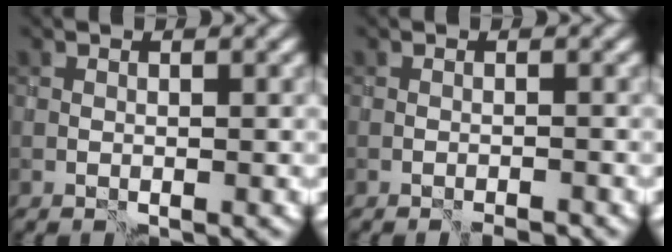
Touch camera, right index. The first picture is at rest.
{"total": 1.2, "force": [-1.1, -0.4, 0.2], "torque": [0.000, -0.003, -0.019]}